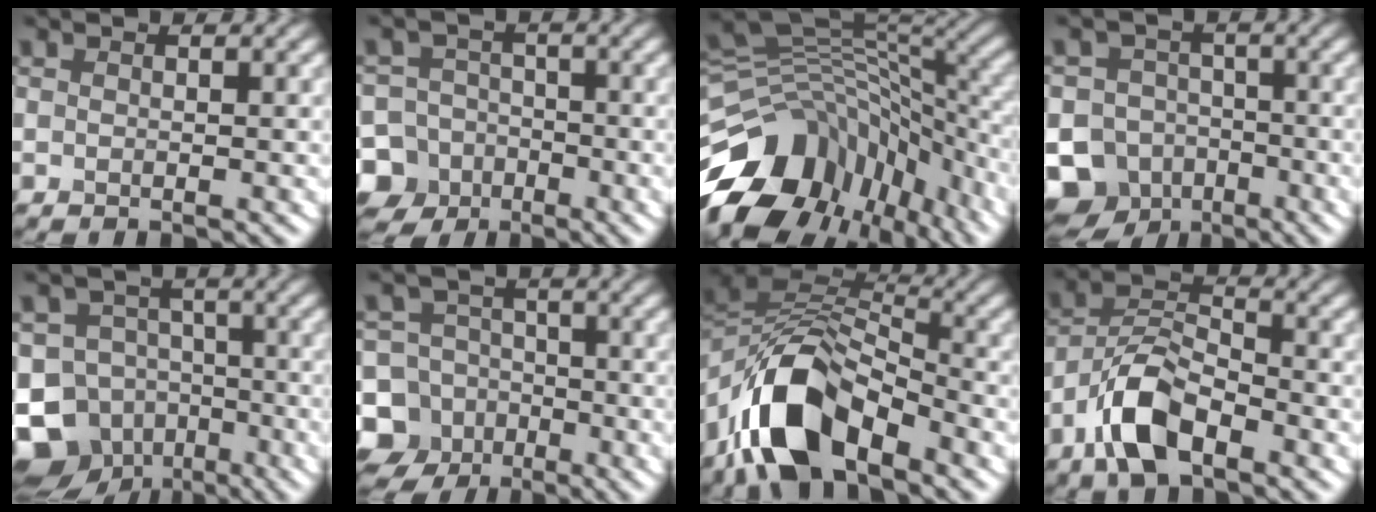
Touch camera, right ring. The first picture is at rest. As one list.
[{"total": 10.5, "force": [-5.7, 8.6, 2.0], "torque": [-0.037, -0.041, -0.125]}, {"total": 14.7, "force": [-8.4, 8.8, 8.2], "torque": [-0.185, 0.009, -0.142]}, {"total": 11.7, "force": [-6.5, 9.4, 2.6], "torque": [-0.037, -0.032, -0.137]}, {"total": 12.3, "force": [-6.7, 9.6, 3.9], "torque": [-0.072, -0.023, -0.130]}, {"total": 12.5, "force": [-5.8, 10.8, 2.3], "torque": [-0.063, -0.036, -0.118]}, {"total": 11.0, "force": [-6.3, 5.1, 7.4], "torque": [-0.135, 0.007, -0.126]}, {"total": 6.6, "force": [-3.8, 3.0, 4.6], "torque": [-0.085, 0.007, -0.082]}]